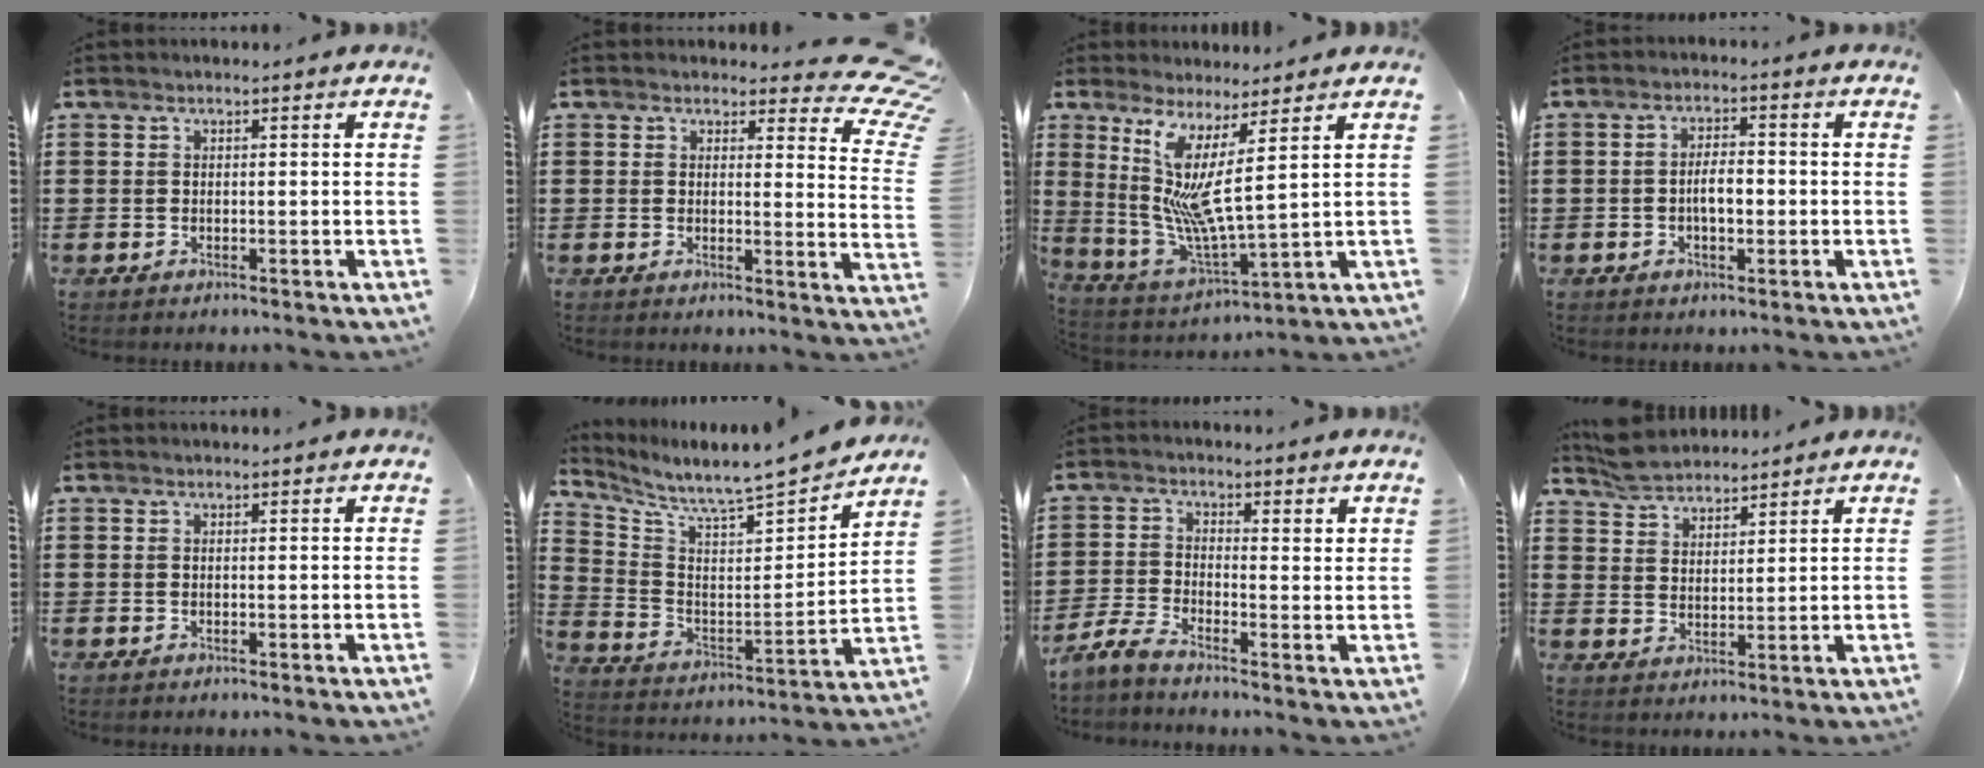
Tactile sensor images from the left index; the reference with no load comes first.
{"total": 4.9, "force": [3.8, 1.7, 2.6], "torque": [-0.037, -0.023, 0.061]}
{"total": 8.1, "force": [4.0, 0.2, 7.0], "torque": [-0.161, -0.057, 0.065]}
{"total": 3.9, "force": [-0.6, 1.5, 3.5], "torque": [-0.063, 0.006, -0.012]}
{"total": 0.0}
{"total": 6.7, "force": [6.6, 0.0, 1.4], "torque": [-0.066, -0.064, 0.104]}
{"total": 3.1, "force": [-1.8, 0.7, 2.4], "torque": [-0.059, -0.006, -0.042]}
{"total": 4.6, "force": [4.4, 1.3, 0.4], "torque": [-0.025, -0.007, 0.084]}